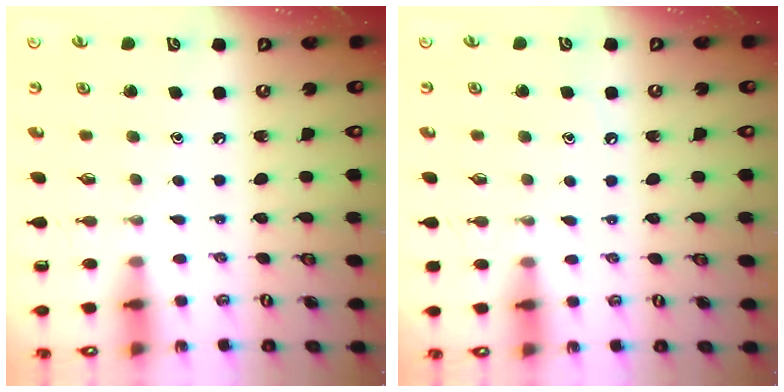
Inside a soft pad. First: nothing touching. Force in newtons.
{"total": 4.5, "press": 4.4, "slide": 0.7}